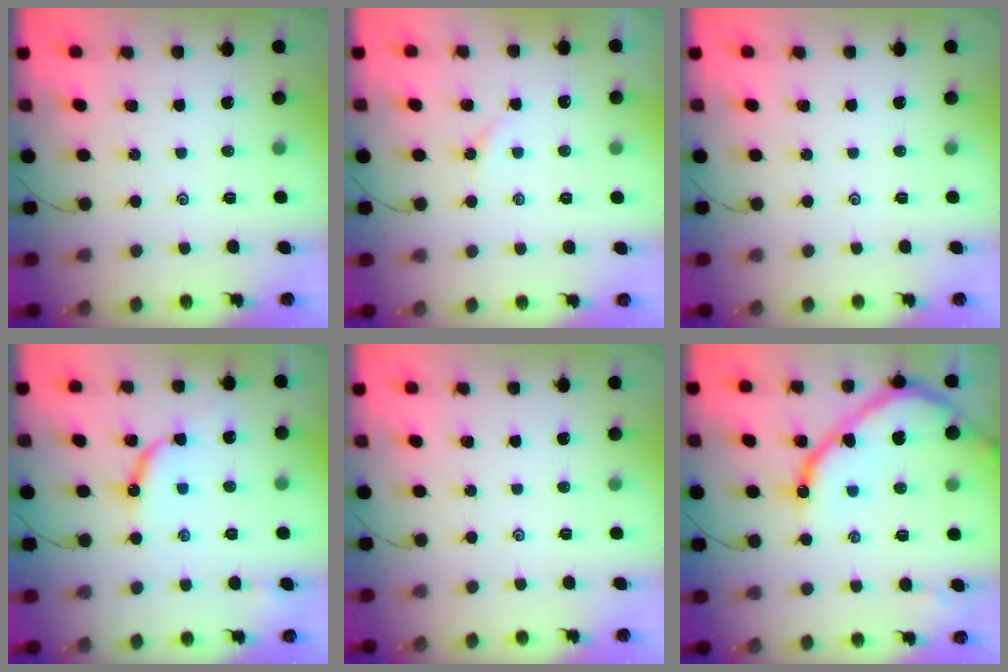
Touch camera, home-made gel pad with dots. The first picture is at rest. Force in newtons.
{"total": 3.0, "press": 2.9, "slide": 0.6}
{"total": 0.0}
{"total": 8.1, "press": 8.1, "slide": 0.1}
{"total": 0.0}
{"total": 14.5, "press": 14.4, "slide": 1.5}